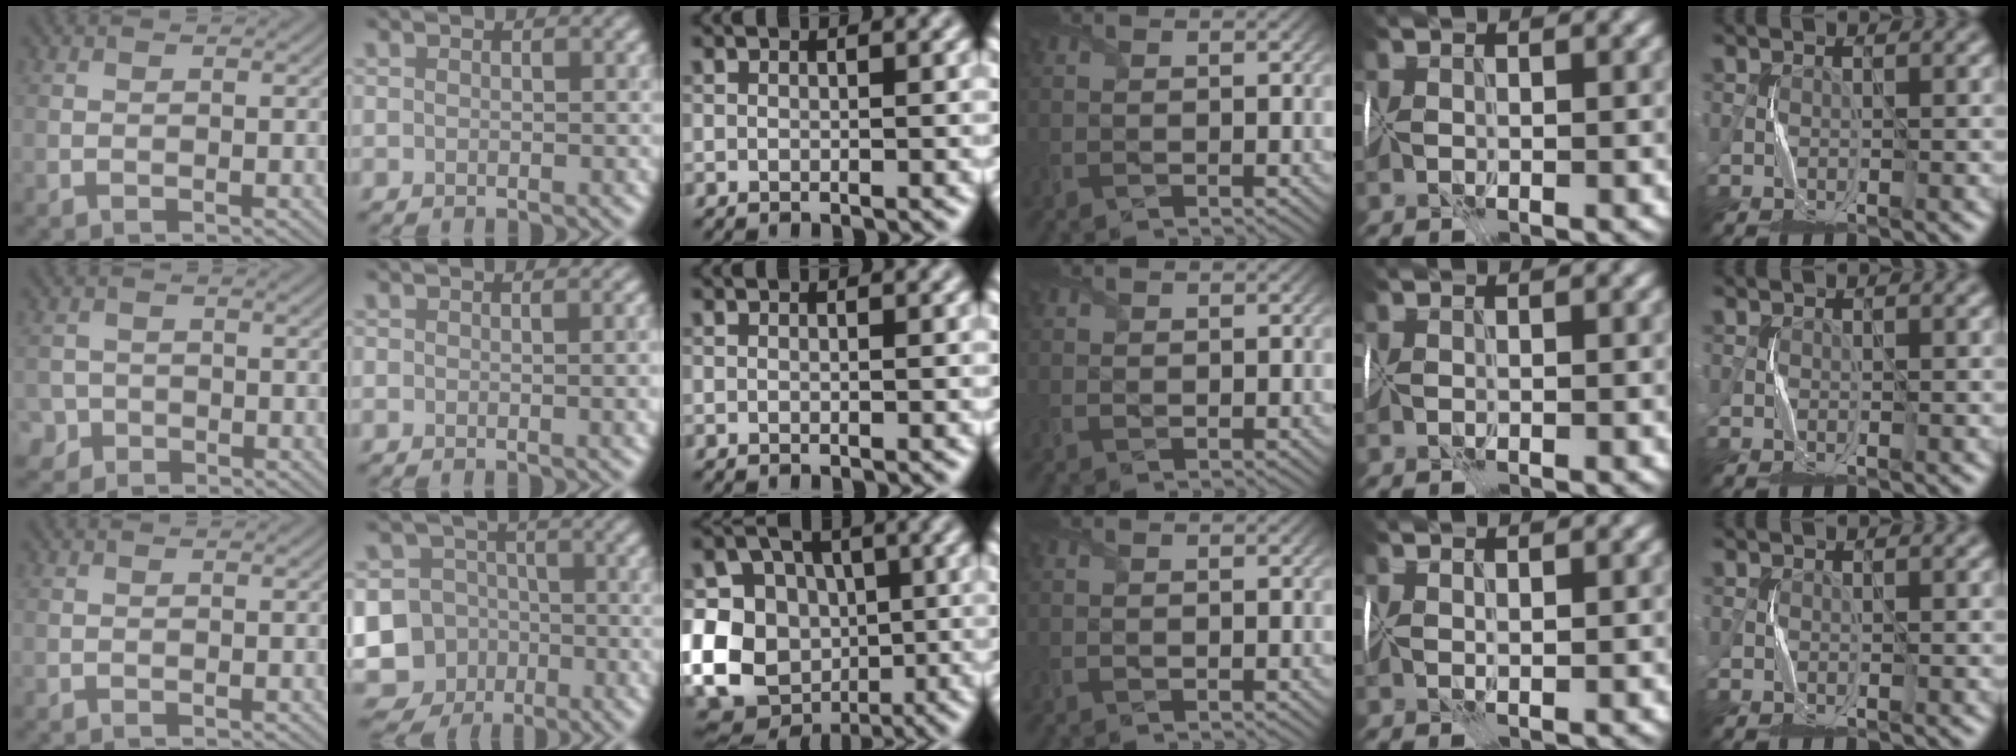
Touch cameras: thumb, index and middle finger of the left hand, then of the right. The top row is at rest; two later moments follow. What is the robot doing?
{"motion": "wrap", "object": "cellophane"}